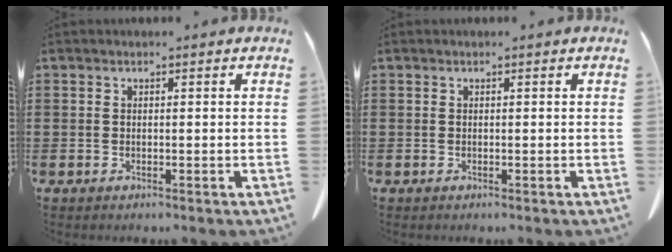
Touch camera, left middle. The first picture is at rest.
{"total": 0.0}